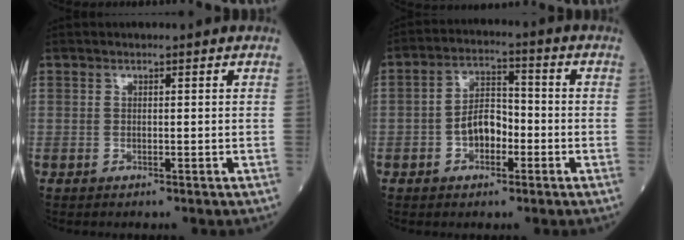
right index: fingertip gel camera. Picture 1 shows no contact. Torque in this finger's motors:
{"motor_torque": [0.17, -0.11, 0.12, 0.05]}